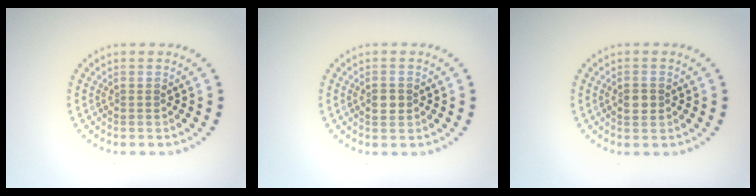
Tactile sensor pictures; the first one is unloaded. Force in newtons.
{"total": 1.5, "press": 1.5, "slide": 0.3}
{"total": 1.5, "press": 1.5, "slide": 0.3}